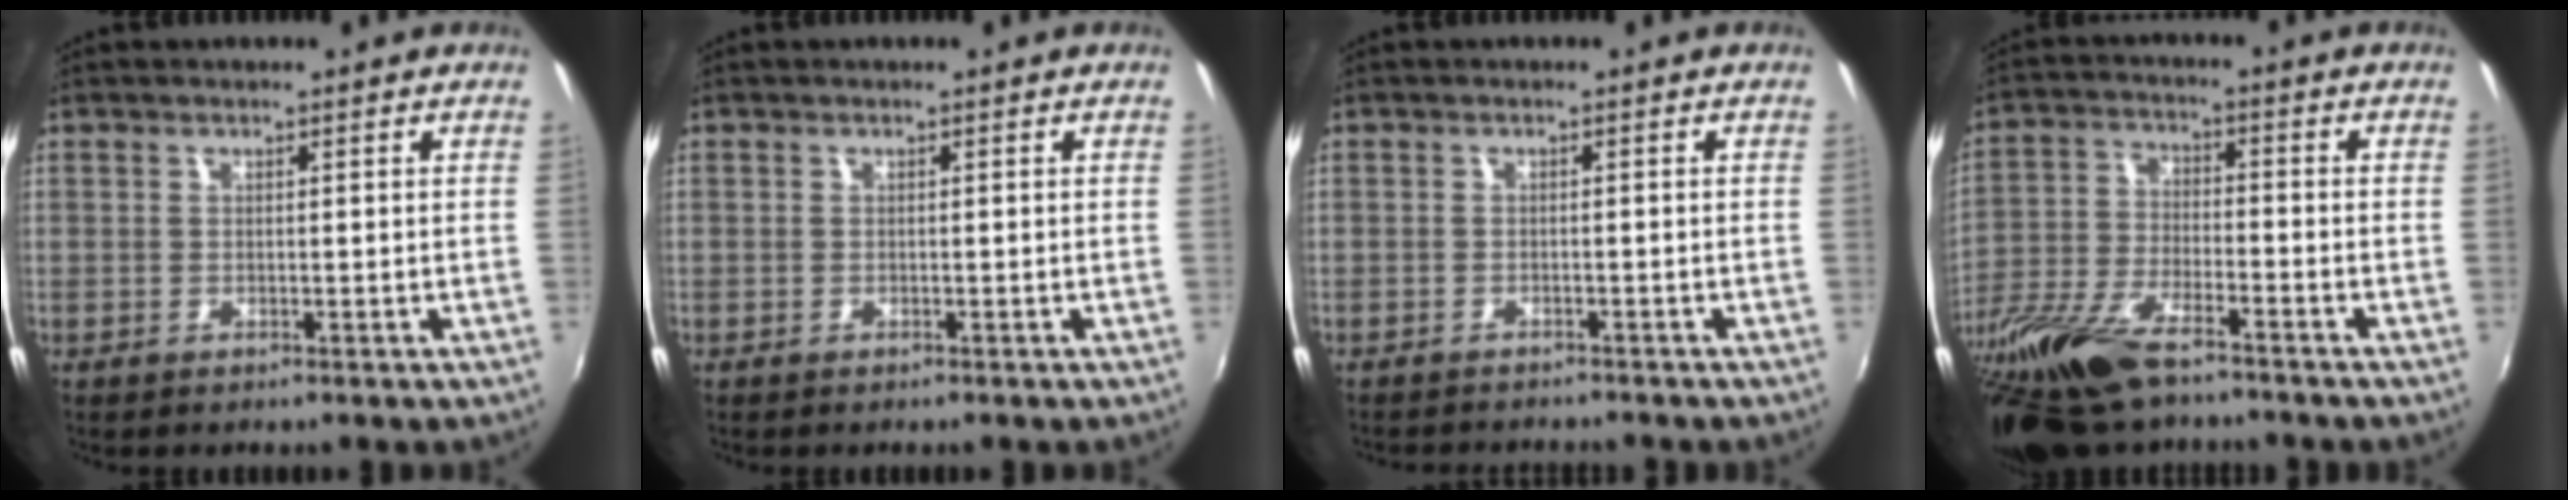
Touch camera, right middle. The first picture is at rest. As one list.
[{"total": 0.0}, {"total": 4.4, "force": [-4.2, 0.6, 1.3], "torque": [-0.036, -0.011, -0.061]}, {"total": 19.5, "force": [-14.9, 5.6, 11.2], "torque": [-0.251, -0.042, -0.281]}]